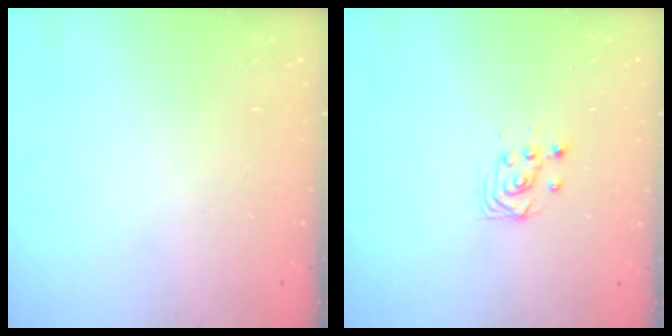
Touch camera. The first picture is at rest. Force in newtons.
{"total": 3.3, "press": 3.3, "slide": 0.1}